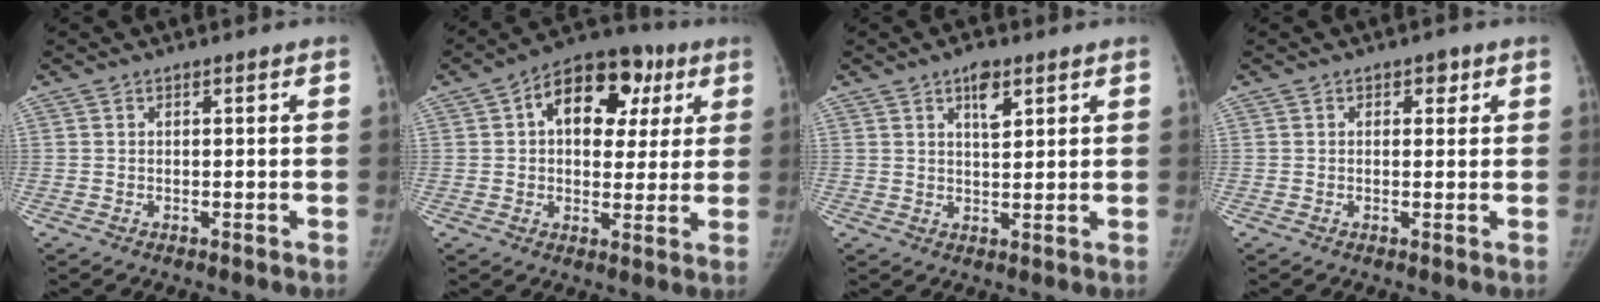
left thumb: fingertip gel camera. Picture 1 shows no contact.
{"total": 16.0, "force": [5.3, 10.4, 10.9], "torque": [-0.104, 0.014, 0.073]}
{"total": 4.8, "force": [2.6, 2.1, 3.4], "torque": [-0.043, -0.011, 0.041]}
{"total": 2.1, "force": [1.0, 1.4, 1.2], "torque": [0.006, -0.001, 0.010]}